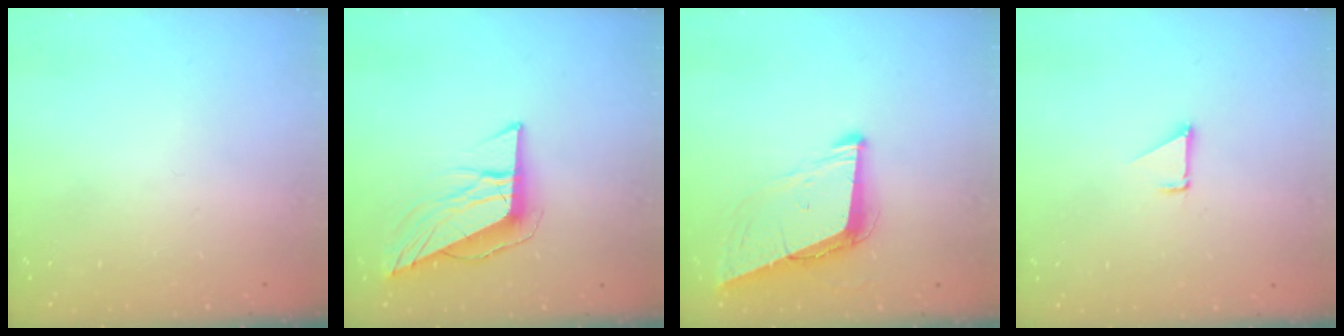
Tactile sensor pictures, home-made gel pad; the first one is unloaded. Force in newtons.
{"total": 9.3, "press": 9.2, "slide": 1.6}
{"total": 9.1, "press": 8.4, "slide": 3.5}
{"total": 1.5, "press": 1.5, "slide": 0.1}